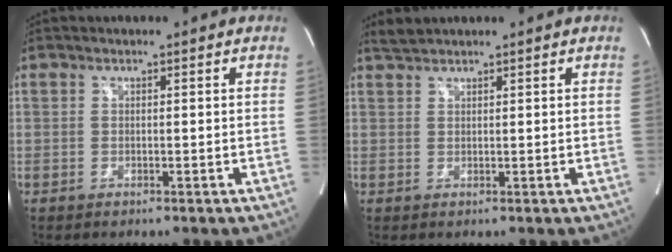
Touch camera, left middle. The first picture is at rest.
{"total": 1.7, "force": [1.7, -0.1, 0.2], "torque": [-0.011, 0.010, 0.039]}